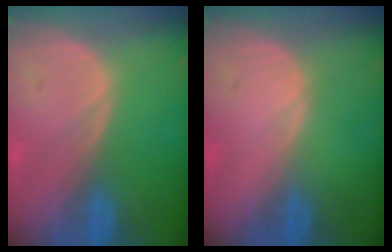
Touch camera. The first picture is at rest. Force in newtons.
{"total": 0.0}